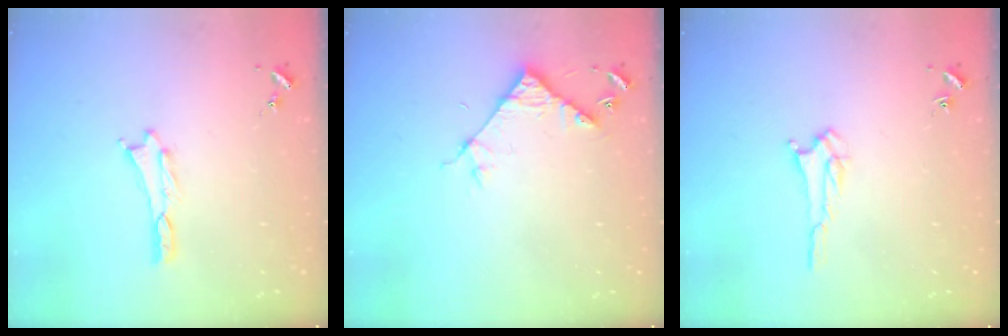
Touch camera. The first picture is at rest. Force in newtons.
{"total": 5.7, "press": 5.7, "slide": 0.4}
{"total": 2.6, "press": 2.6, "slide": 0.4}